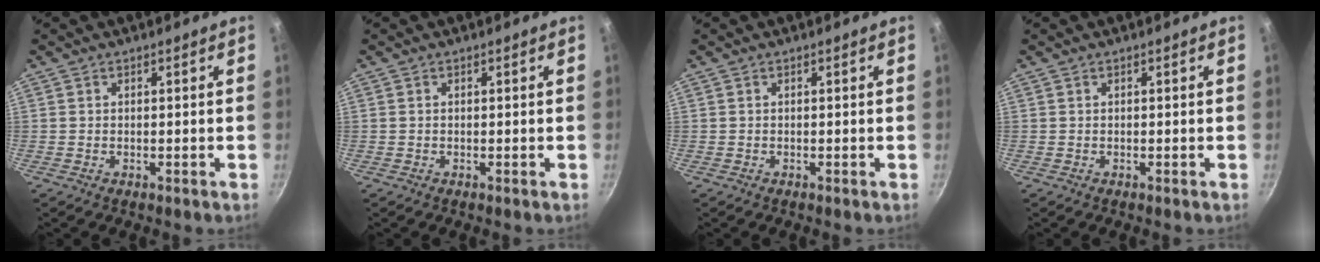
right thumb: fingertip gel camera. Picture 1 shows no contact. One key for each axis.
{"total": 0.0}
{"total": 0.0}
{"total": 0.0}